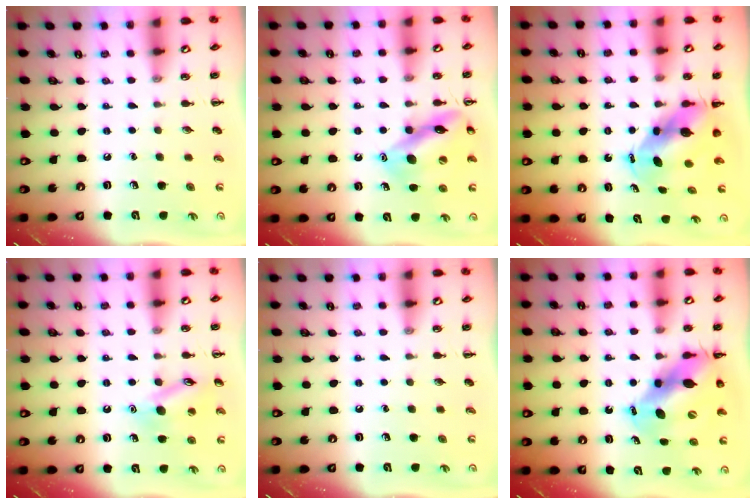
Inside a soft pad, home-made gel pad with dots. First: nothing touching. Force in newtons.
{"total": 14.2, "press": 14.1, "slide": 1.6}
{"total": 8.0, "press": 7.8, "slide": 1.7}
{"total": 11.8, "press": 11.8, "slide": 1.1}
{"total": 0.0}
{"total": 10.7, "press": 10.5, "slide": 2.3}